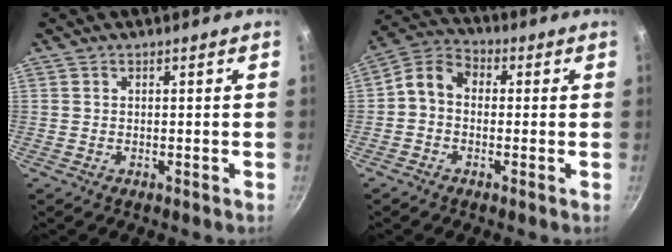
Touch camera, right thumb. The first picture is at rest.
{"total": 6.7, "force": [-0.3, 5.3, 4.2], "torque": [-0.068, 0.025, -0.029]}